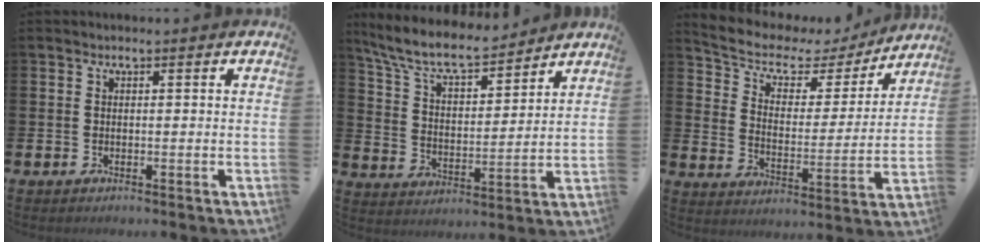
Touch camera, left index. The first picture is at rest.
{"total": 8.9, "force": [8.1, 2.1, 3.1], "torque": [-0.093, -0.048, 0.143]}
{"total": 6.0, "force": [4.9, 3.0, 1.9], "torque": [-0.066, -0.036, 0.075]}